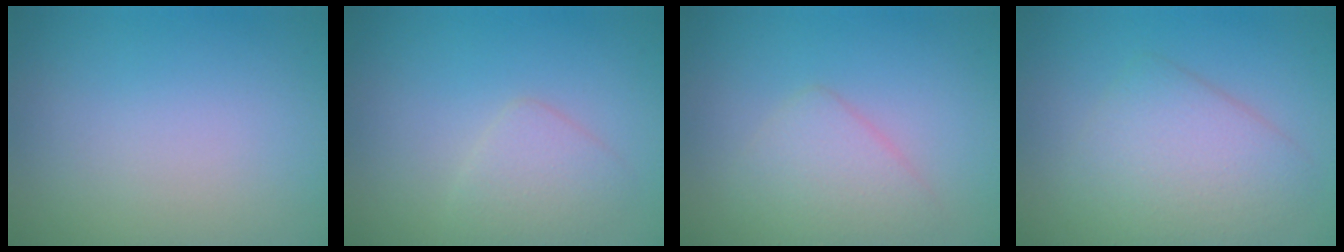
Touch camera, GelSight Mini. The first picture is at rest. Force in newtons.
{"total": 2.2, "press": 2.2, "slide": 0.2}
{"total": 2.8, "press": 2.8, "slide": 0.1}
{"total": 4.6, "press": 4.6, "slide": 0.1}